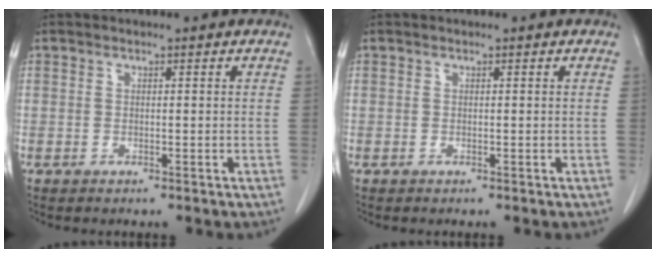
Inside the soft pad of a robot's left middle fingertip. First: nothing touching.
{"total": 0.0}